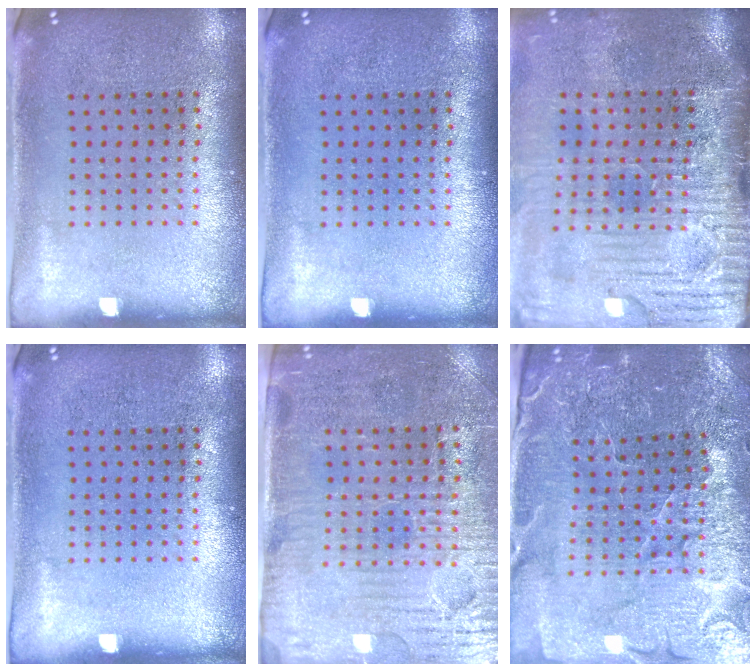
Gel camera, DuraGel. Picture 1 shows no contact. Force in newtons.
{"total": 0.0}
{"total": 4.8, "press": 4.2, "slide": 2.4}
{"total": 0.0}
{"total": 3.8, "press": 3.6, "slide": 1.4}
{"total": 3.9, "press": 3.8, "slide": 0.6}